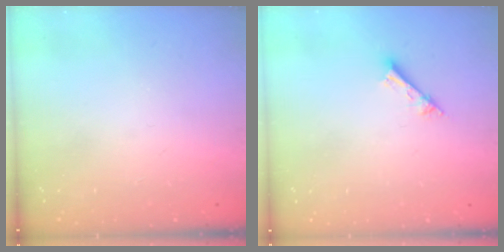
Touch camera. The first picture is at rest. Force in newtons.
{"total": 2.6, "press": 2.6, "slide": 0.1}